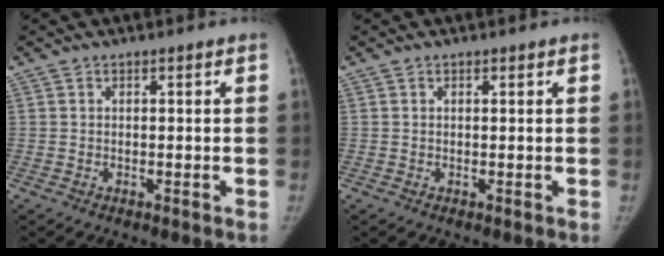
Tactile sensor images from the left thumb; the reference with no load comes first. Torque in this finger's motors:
{"motor_torque": [-0.26, 0.00, -0.34, 0.30, -0.02]}